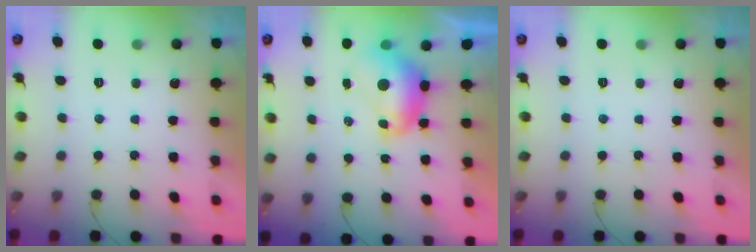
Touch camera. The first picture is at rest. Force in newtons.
{"total": 8.7, "press": 8.6, "slide": 0.9}
{"total": 0.0}